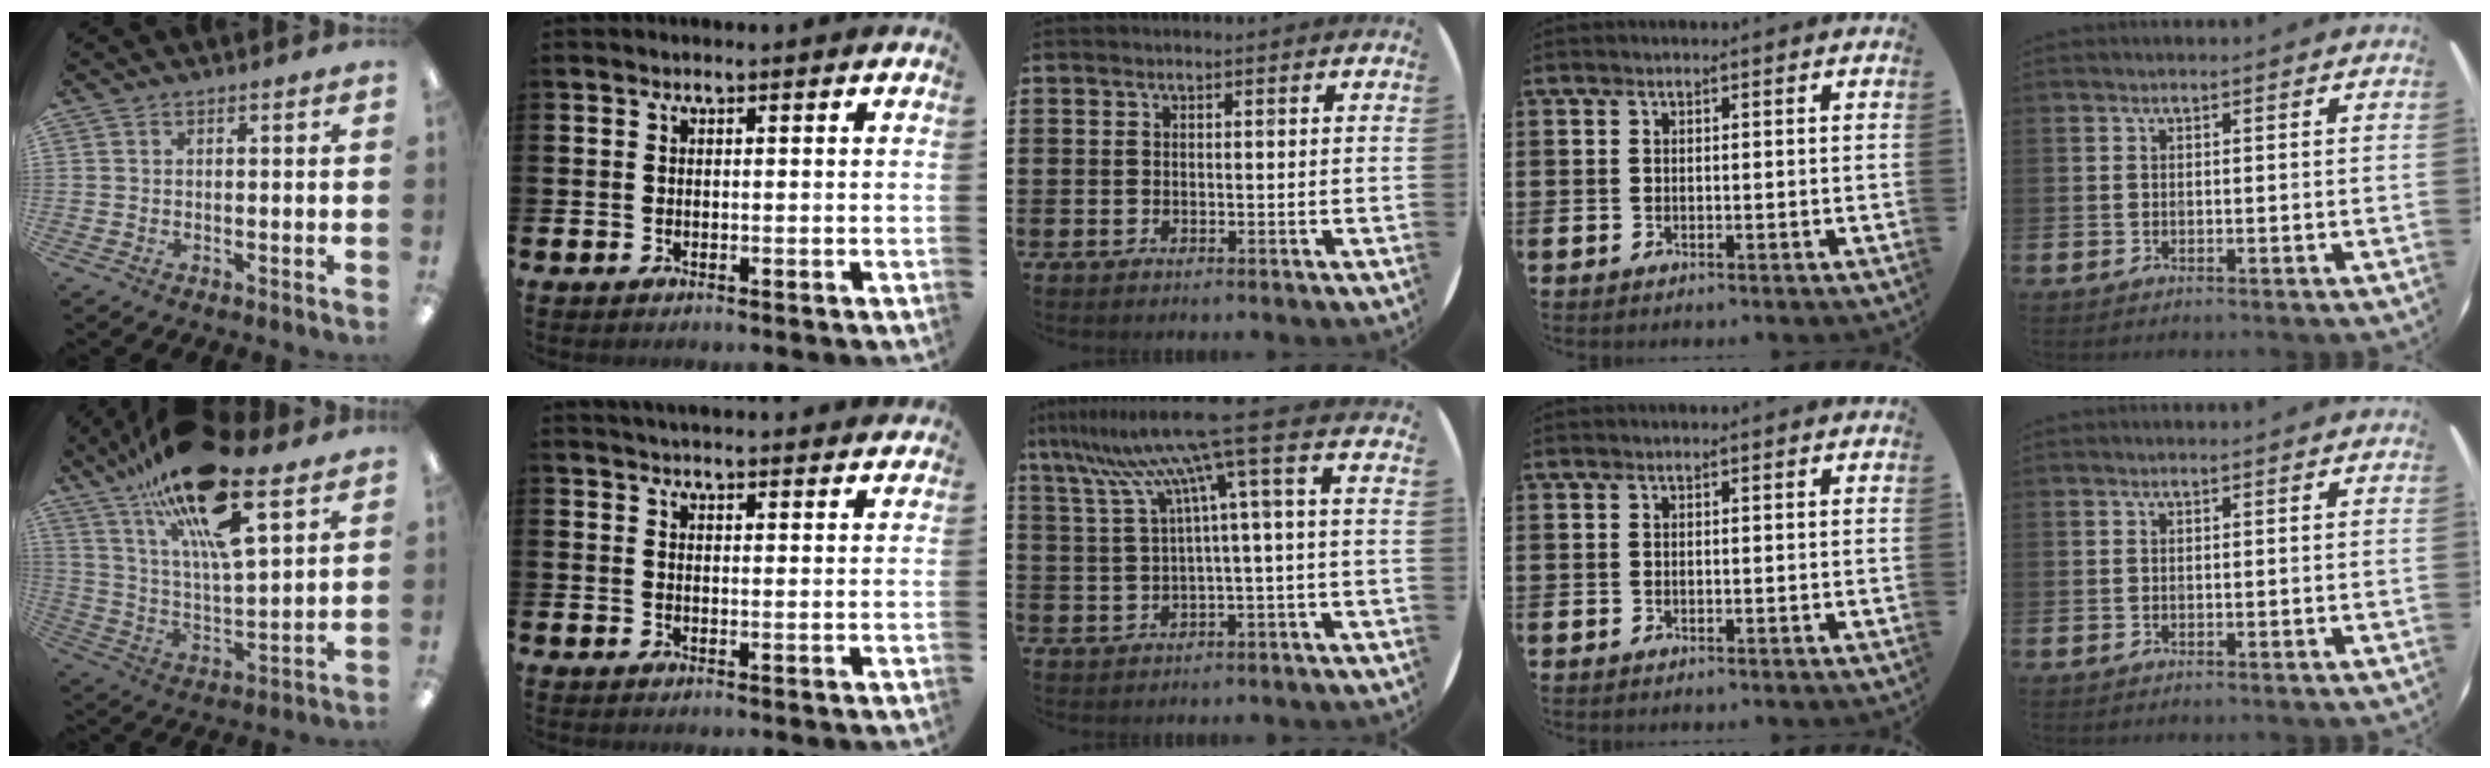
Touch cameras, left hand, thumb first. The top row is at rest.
{"thumb": {"total": 21.7, "force": [15.1, 5.6, 14.6], "torque": [-0.257, -0.083, 0.254]}, "index": {"total": 3.7, "force": [3.7, -0.1, 0.1], "torque": [-0.008, -0.020, 0.067]}, "middle": {"total": 10.4, "force": [5.6, -0.6, 8.7], "torque": [-0.202, -0.035, 0.084]}}